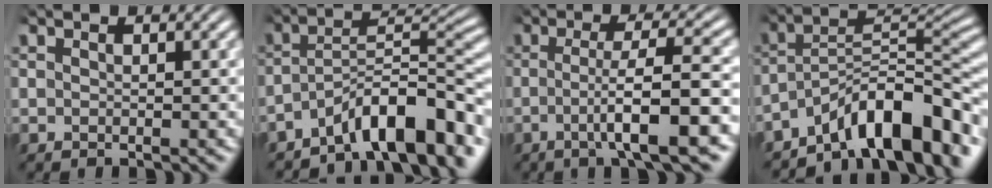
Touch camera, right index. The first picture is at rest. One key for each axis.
{"total": 8.0, "fx": -4.4, "fy": 2.8, "fz": 6.0, "tx": -0.102, "ty": -0.015, "tz": -0.065}
{"total": 6.0, "fx": -2.2, "fy": 1.3, "fz": 5.4, "tx": -0.090, "ty": -0.009, "tz": -0.030}
{"total": 10.0, "fx": -5.0, "fy": 4.5, "fz": 7.4, "tx": -0.121, "ty": -0.024, "tz": -0.073}